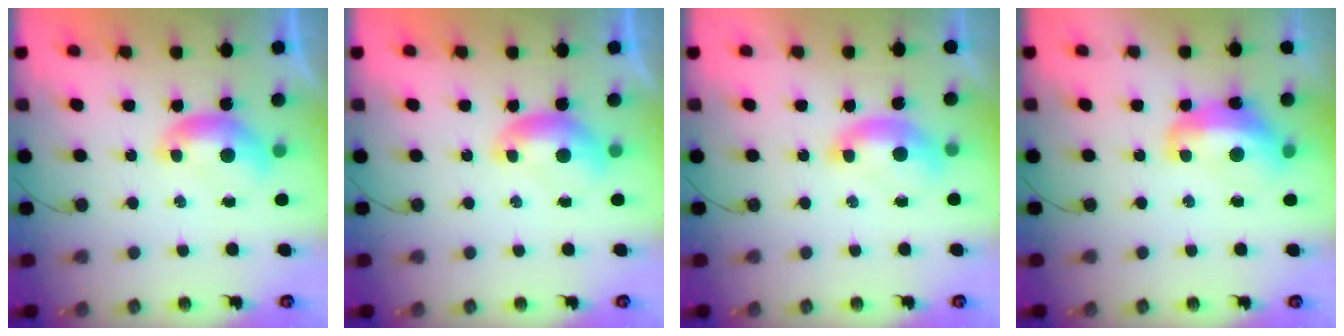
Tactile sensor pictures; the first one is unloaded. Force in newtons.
{"total": 0.0}
{"total": 1.6, "press": 1.5, "slide": 0.6}
{"total": 6.8, "press": 6.7, "slide": 1.2}